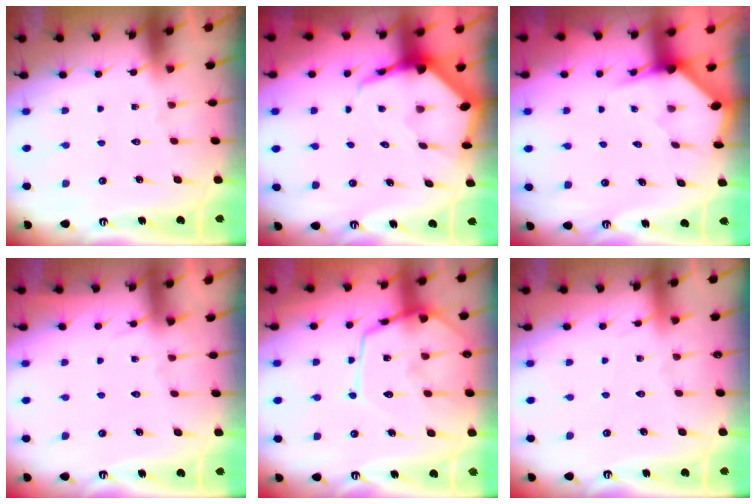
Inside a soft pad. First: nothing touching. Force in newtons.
{"total": 6.6, "press": 6.6, "slide": 0.9}
{"total": 3.2, "press": 3.2, "slide": 0.1}
{"total": 5.0, "press": 4.9, "slide": 0.7}
{"total": 14.1, "press": 14.1, "slide": 1.3}
{"total": 2.6, "press": 2.6, "slide": 0.4}